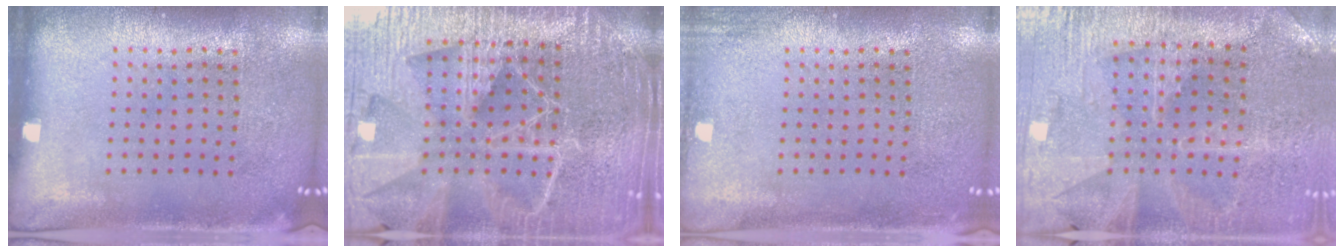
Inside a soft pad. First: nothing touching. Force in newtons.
{"total": 6.2, "press": 5.4, "slide": 3.0}
{"total": 1.2, "press": 1.2, "slide": 0.1}
{"total": 1.4, "press": 1.3, "slide": 0.4}